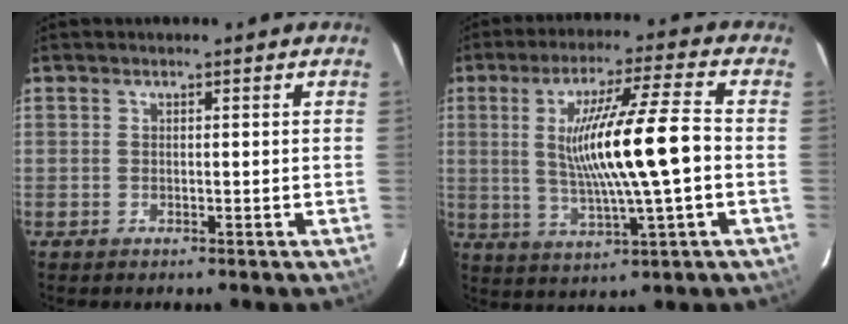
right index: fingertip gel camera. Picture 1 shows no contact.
{"total": 13.8, "force": [-0.1, -0.2, 13.8], "torque": [-0.252, 0.000, 0.001]}